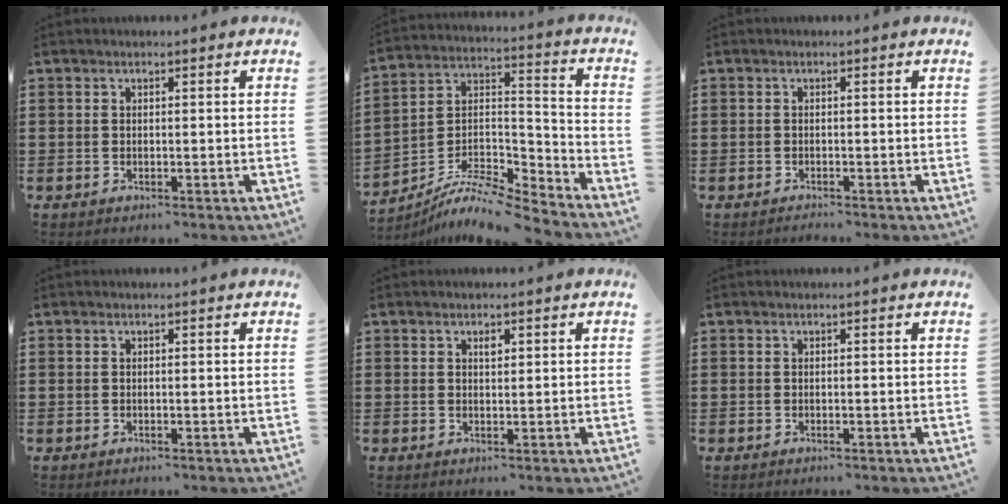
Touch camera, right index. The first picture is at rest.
{"total": 8.3, "force": [-7.4, 1.9, 3.2], "torque": [-0.070, 0.009, -0.151]}
{"total": 0.8, "force": [-0.7, 0.1, -0.1], "torque": [0.000, 0.001, -0.016]}
{"total": 0.0}
{"total": 1.1, "force": [0.5, 0.5, 0.7], "torque": [-0.016, 0.003, 0.009]}
{"total": 0.0}